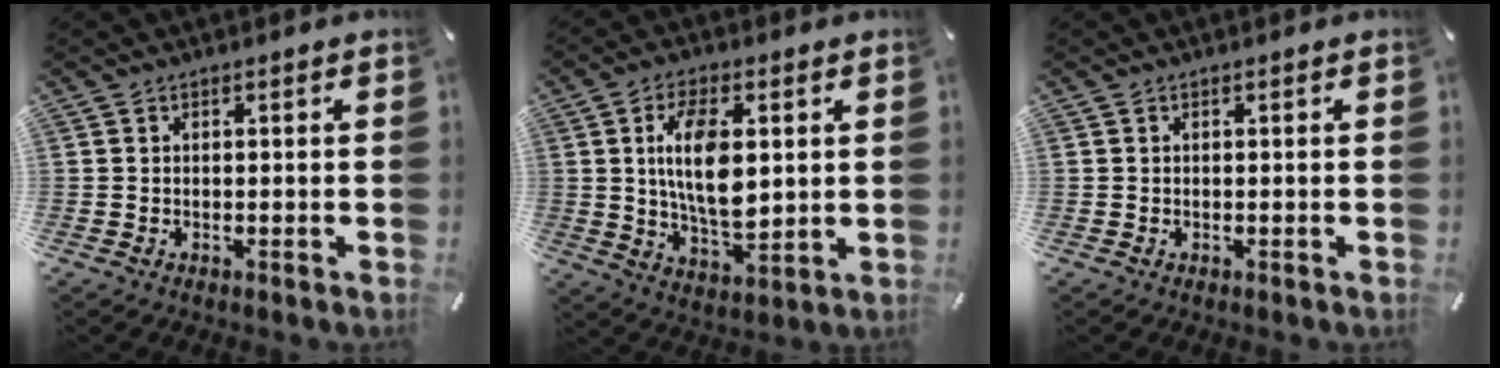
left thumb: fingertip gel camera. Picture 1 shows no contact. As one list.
[{"total": 12.3, "force": [2.5, 6.2, 10.3], "torque": [-0.216, -0.006, 0.038]}, {"total": 0.0}]